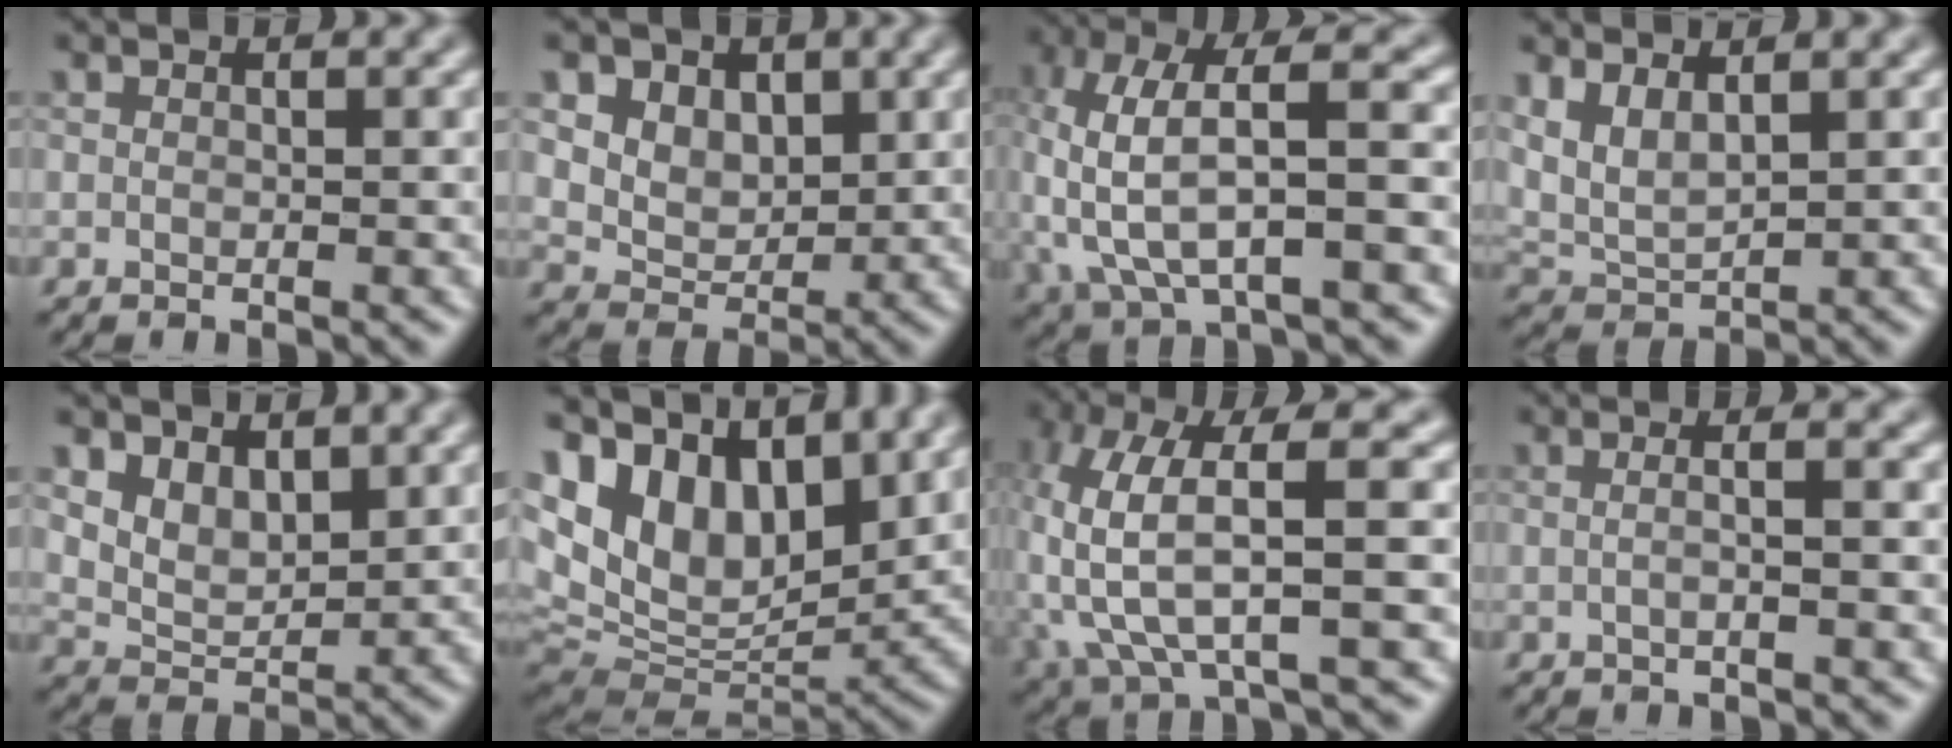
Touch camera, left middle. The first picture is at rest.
{"total": 7.2, "force": [3.5, 5.4, 3.3], "torque": [-0.068, -0.004, 0.064]}
{"total": 7.9, "force": [-0.3, 2.9, 7.3], "torque": [-0.161, 0.017, -0.015]}
{"total": 3.3, "force": [1.6, 1.7, 2.3], "torque": [-0.058, -0.004, 0.037]}
{"total": 3.5, "force": [2.0, 2.3, 1.8], "torque": [-0.039, -0.014, 0.037]}
{"total": 13.4, "force": [7.5, 7.2, 8.5], "torque": [-0.190, 0.031, 0.131]}
{"total": 8.6, "force": [0.2, 2.8, 8.1], "torque": [-0.181, 0.010, -0.001]}
{"total": 2.6, "force": [0.2, 1.1, 2.4], "torque": [-0.011, 0.000, -0.020]}